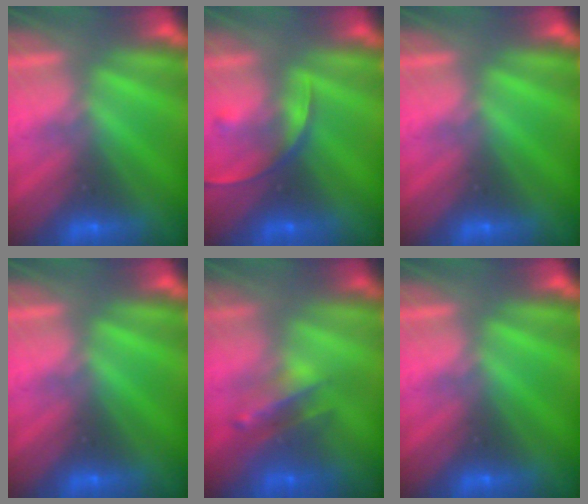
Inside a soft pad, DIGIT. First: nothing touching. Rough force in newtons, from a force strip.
{"total": 2.4}
{"total": 0.0}
{"total": 0.0}
{"total": 2.3}
{"total": 0.0}